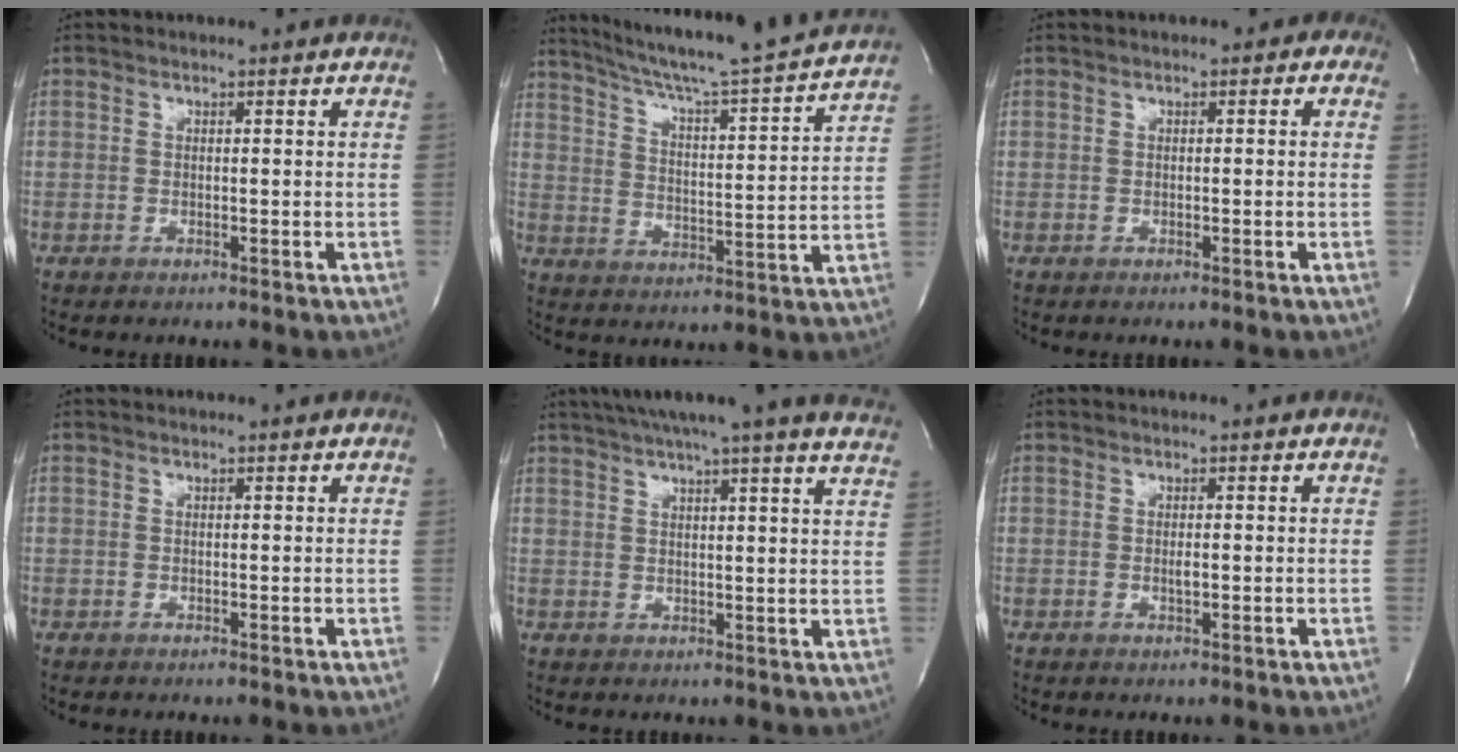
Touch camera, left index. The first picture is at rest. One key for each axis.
{"total": 20.5, "fx": 18.5, "fy": -1.1, "fz": 8.7, "tx": -0.145, "ty": -0.033, "tz": 0.259}
{"total": 1.4, "fx": 0.2, "fy": 0.9, "fz": 1.0, "tx": -0.005, "ty": 0.008, "tz": -0.004}
{"total": 0.0}
{"total": 22.7, "fx": 19.9, "fy": 0.0, "fz": 10.9, "tx": -0.174, "ty": -0.007, "tz": 0.243}
{"total": 0.7, "fx": -0.2, "fy": 0.1, "fz": 0.6, "tx": -0.016, "ty": -0.004, "tz": -0.001}